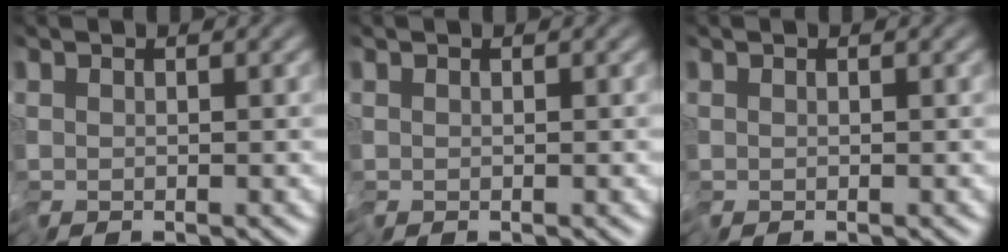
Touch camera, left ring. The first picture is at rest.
{"total": 0.0}
{"total": 0.0}